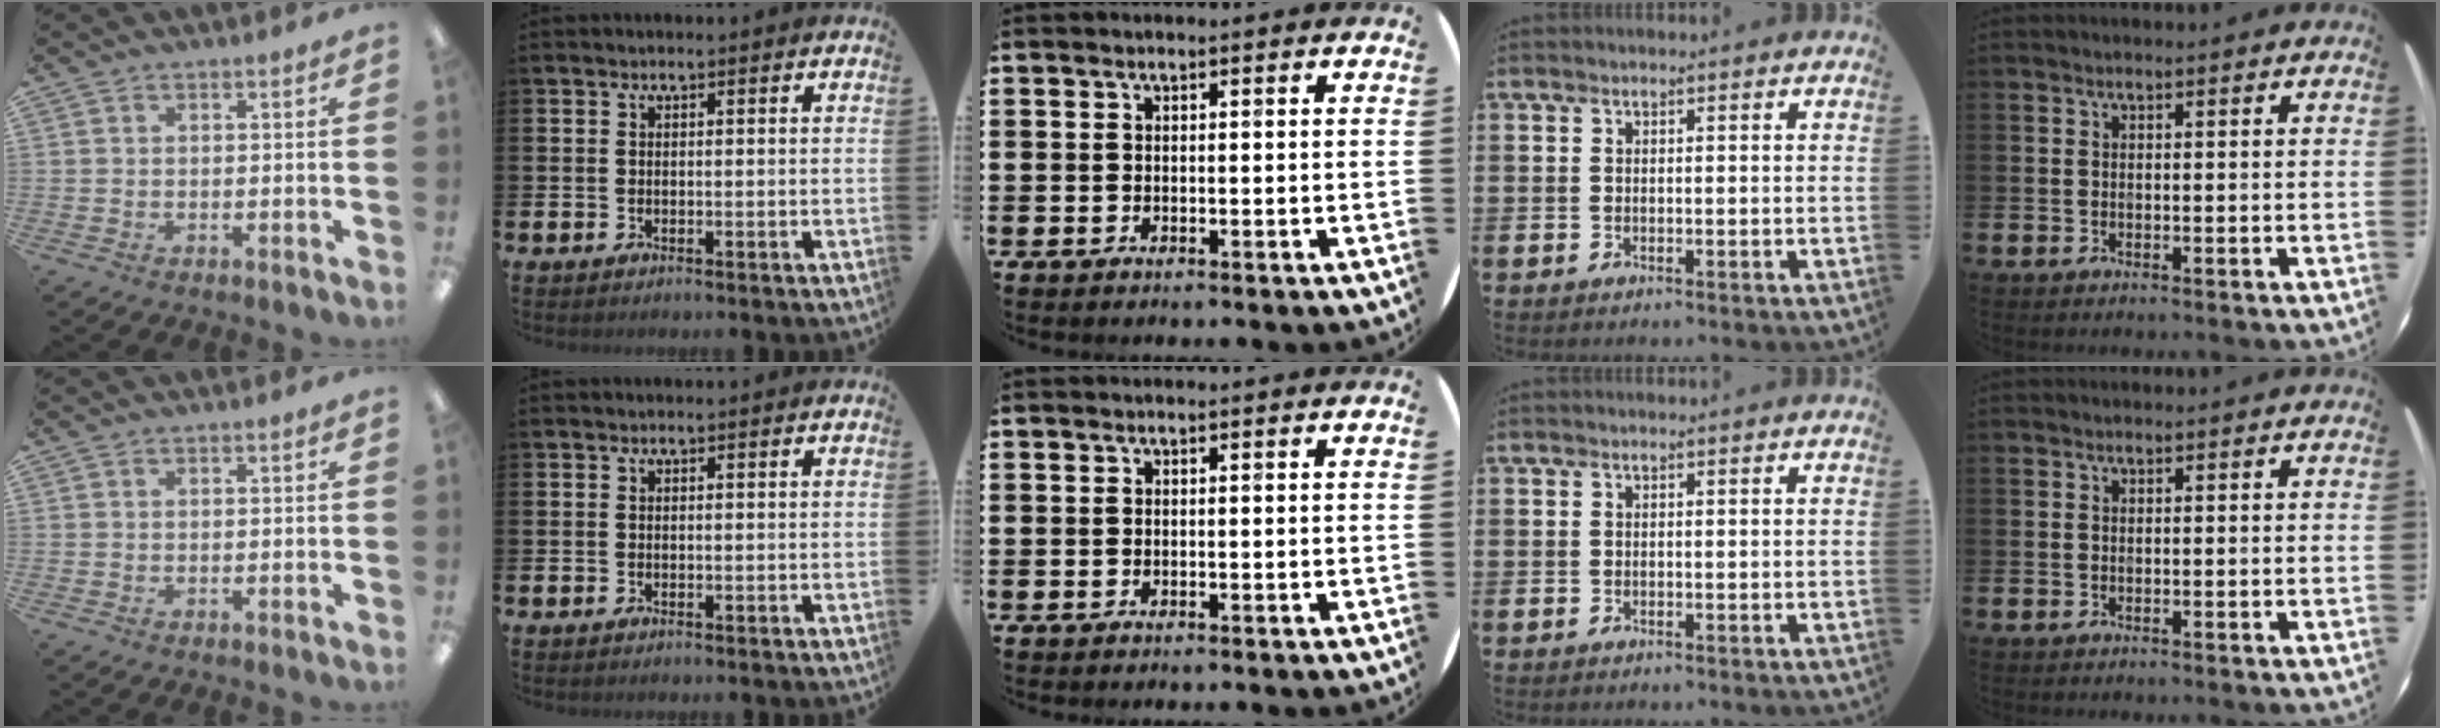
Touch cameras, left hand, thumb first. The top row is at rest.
{}